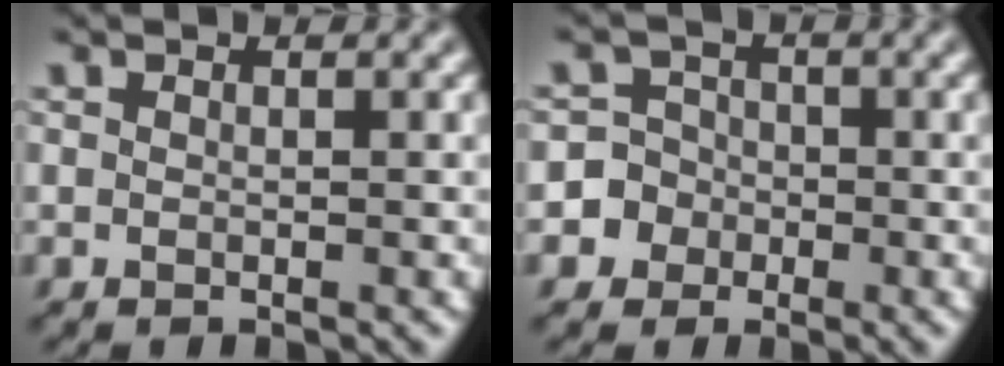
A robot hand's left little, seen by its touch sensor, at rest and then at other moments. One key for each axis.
{"total": 4.9, "fx": -1.8, "fy": 4.6, "fz": 0.2, "tx": 0.017, "ty": 0.012, "tz": -0.050}